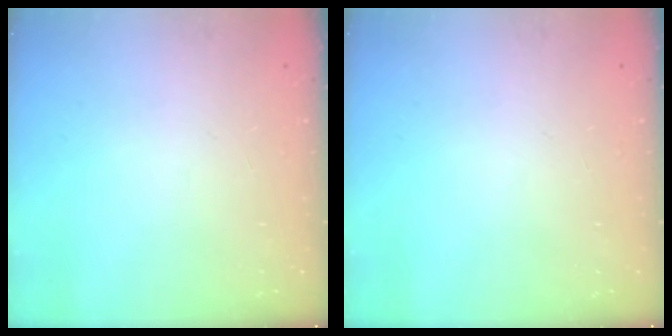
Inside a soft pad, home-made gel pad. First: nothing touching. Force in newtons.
{"total": 0.0}